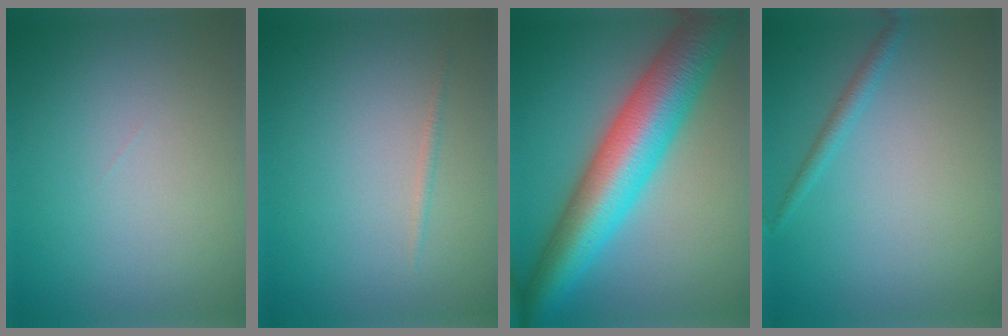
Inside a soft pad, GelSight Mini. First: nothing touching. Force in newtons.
{"total": 0.6, "press": 0.6, "slide": 0.1}
{"total": 11.4, "press": 11.4, "slide": 0.4}
{"total": 1.3, "press": 1.3, "slide": 0.1}